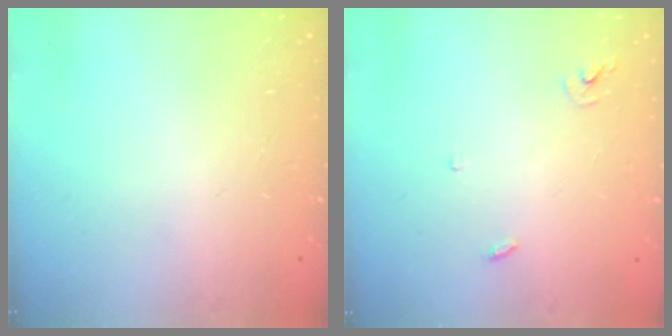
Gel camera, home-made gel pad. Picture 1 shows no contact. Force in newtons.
{"total": 2.9, "press": 2.9, "slide": 0.2}